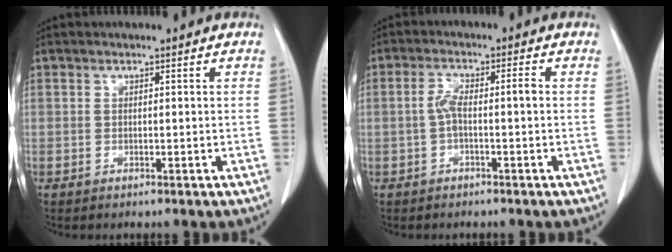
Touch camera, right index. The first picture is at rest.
{"total": 3.9, "force": [-0.6, 0.8, 3.8], "torque": [-0.078, 0.019, -0.009]}